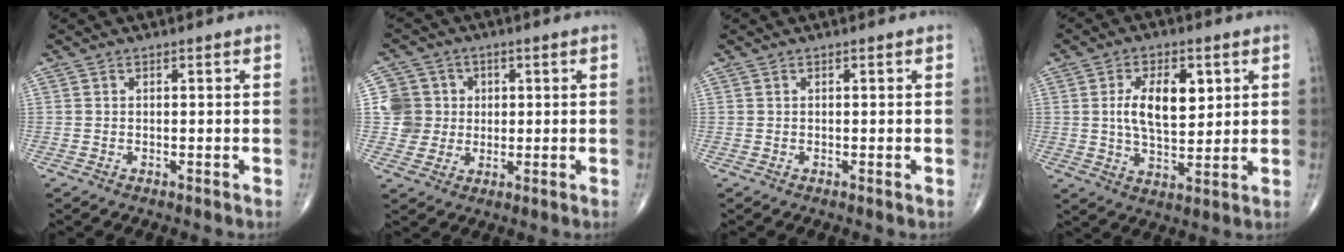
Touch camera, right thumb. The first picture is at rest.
{"total": 7.2, "force": [0.8, 7.1, 0.9], "torque": [0.018, 0.008, 0.011]}
{"total": 0.0}
{"total": 10.4, "force": [2.4, 5.5, 8.5], "torque": [-0.129, -0.012, 0.046]}